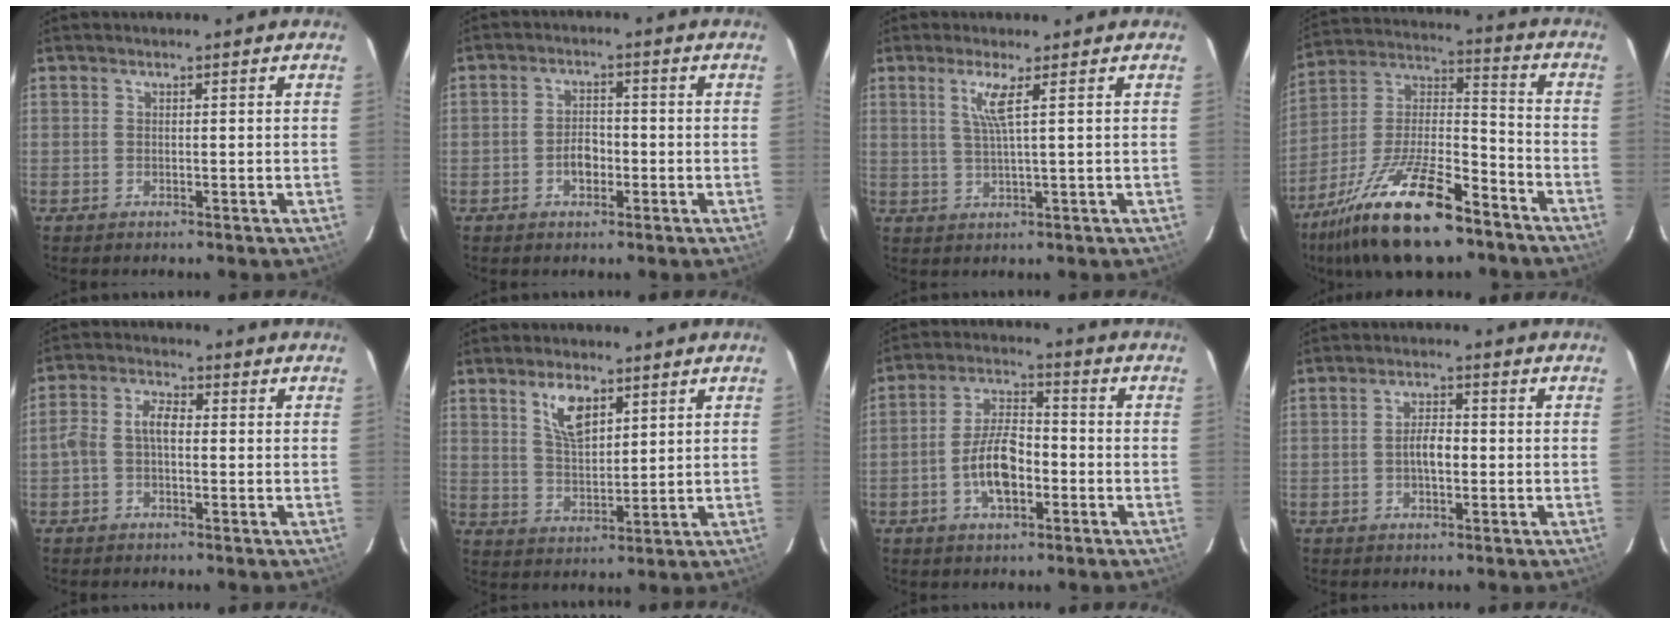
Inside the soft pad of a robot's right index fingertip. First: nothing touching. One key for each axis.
{"total": 3.6, "fx": -1.4, "fy": 2.4, "fz": 2.3, "tx": -0.041, "ty": 0.007, "tz": -0.023}
{"total": 3.8, "fx": 1.6, "fy": -0.7, "fz": 3.4, "tx": -0.066, "ty": -0.004, "tz": 0.032}
{"total": 23.1, "fx": -14.9, "fy": 7.6, "fz": 15.9, "tx": -0.309, "ty": -0.016, "tz": -0.259}
{"total": 4.7, "fx": -0.6, "fy": 2.7, "fz": 3.7, "tx": -0.076, "ty": 0.018, "tz": -0.013}
{"total": 7.3, "fx": 4.0, "fy": 3.3, "fz": 5.2, "tx": -0.092, "ty": 0.005, "tz": 0.079}
{"total": 9.0, "fx": -3.0, "fy": 4.1, "fz": 7.4, "tx": -0.149, "ty": 0.010, "tz": -0.051}
{"total": 3.8, "fx": -0.6, "fy": 1.7, "fz": 3.3, "tx": -0.061, "ty": 0.007, "tz": -0.010}